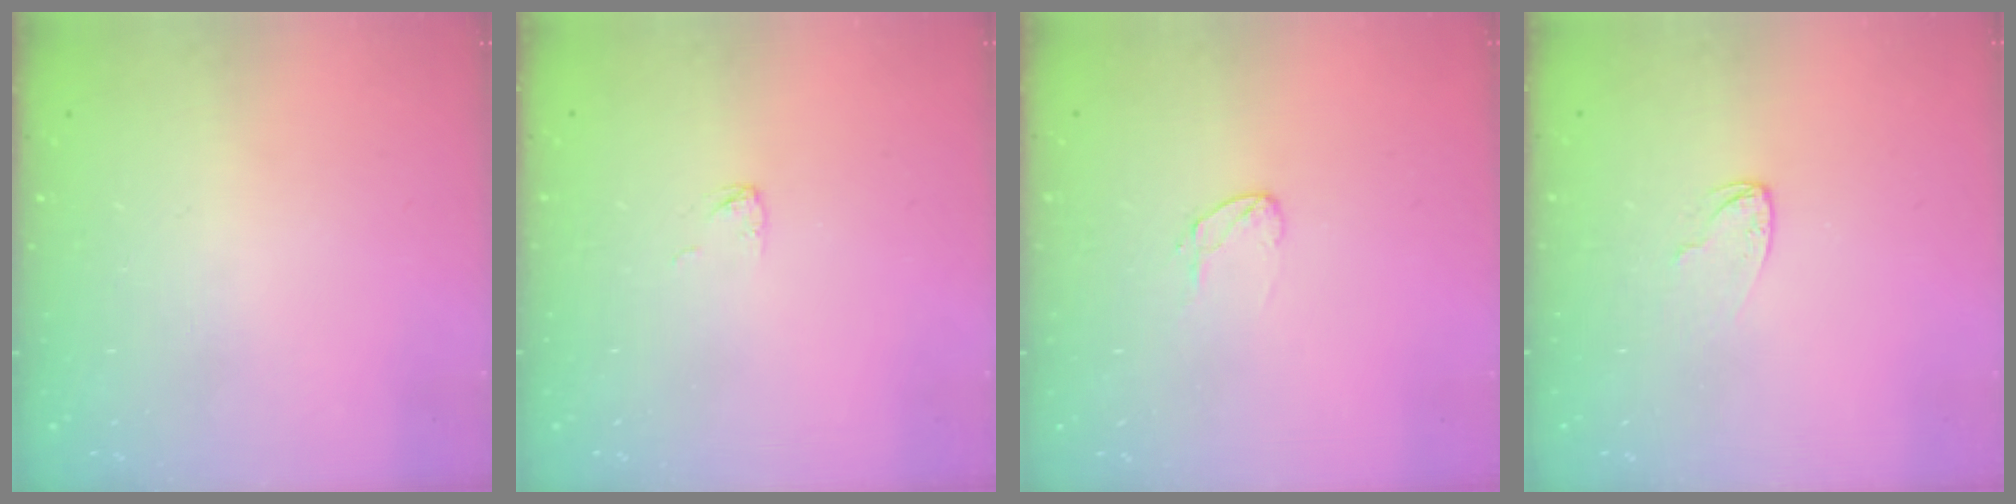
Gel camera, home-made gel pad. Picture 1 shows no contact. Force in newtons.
{"total": 2.8, "press": 2.7, "slide": 0.2}
{"total": 4.8, "press": 4.7, "slide": 0.3}
{"total": 3.9, "press": 3.9, "slide": 0.4}